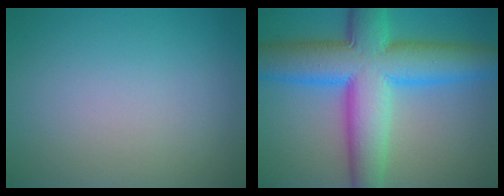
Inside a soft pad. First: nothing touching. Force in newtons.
{"total": 12.3, "press": 12.3, "slide": 0.2}